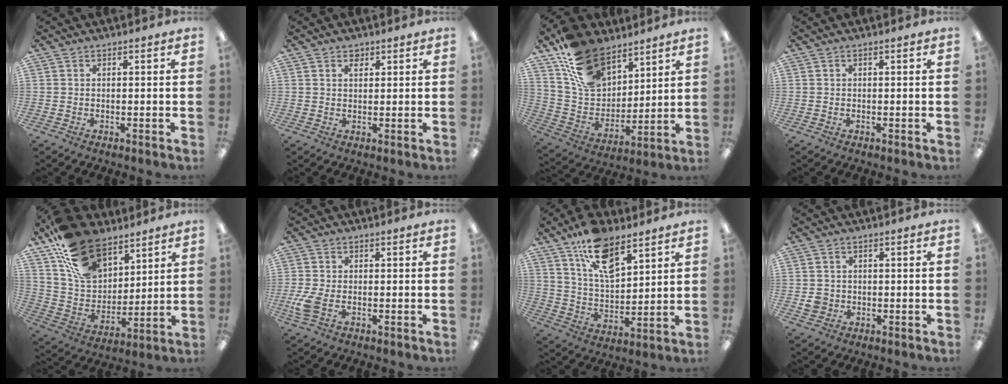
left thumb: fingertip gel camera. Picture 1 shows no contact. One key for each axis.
{"total": 1.8, "fx": 1.3, "fy": 1.1, "fz": 0.6, "tx": 0.003, "ty": -0.007, "tz": 0.022}
{"total": 17.7, "fx": 11.8, "fy": 10.6, "fz": 8.0, "tx": -0.151, "ty": -0.059, "tz": 0.225}
{"total": 0.0}
{"total": 19.6, "fx": 12.6, "fy": 11.9, "fz": 9.3, "tx": -0.176, "ty": -0.060, "tz": 0.237}
{"total": 5.1, "fx": -1.3, "fy": 2.9, "fz": 4.0, "tx": -0.096, "ty": -0.003, "tz": -0.026}
{"total": 13.9, "fx": 9.1, "fy": 6.6, "fz": 8.3, "tx": -0.140, "ty": -0.041, "tz": 0.163}
{"total": 2.9, "fx": -0.4, "fy": 2.7, "fz": 0.8, "tx": -0.006, "ty": 0.003, "tz": -0.009}